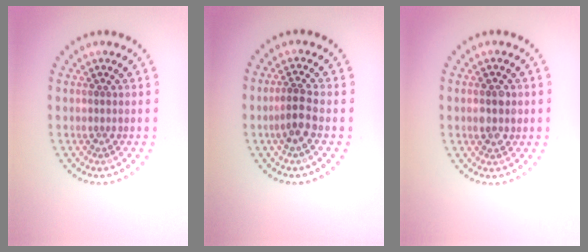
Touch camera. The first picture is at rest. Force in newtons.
{"total": 2.1, "press": 1.8, "slide": 0.9}
{"total": 1.8, "press": 1.8, "slide": 0.2}